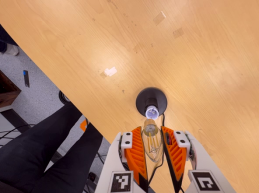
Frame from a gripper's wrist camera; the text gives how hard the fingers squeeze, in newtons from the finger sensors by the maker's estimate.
{"total": 9.9, "left": 9.6, "right": 10.2}